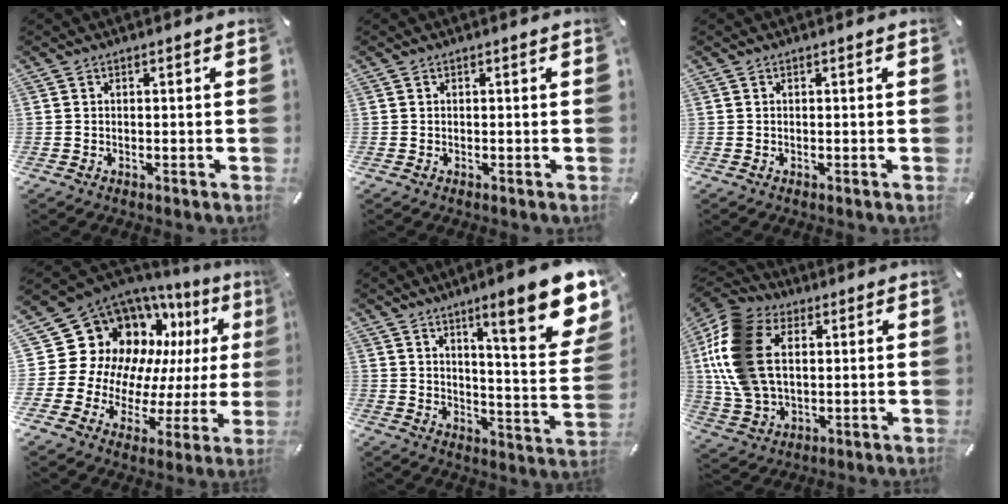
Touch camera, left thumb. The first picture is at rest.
{"total": 0.0}
{"total": 0.0}
{"total": 16.8, "force": [8.3, 13.2, 6.2], "torque": [-0.096, -0.097, 0.179]}
{"total": 18.7, "force": [10.9, 4.5, 14.4], "torque": [-0.198, -0.080, 0.167]}
{"total": 18.5, "force": [3.6, 13.2, 12.4], "torque": [-0.301, 0.003, 0.064]}